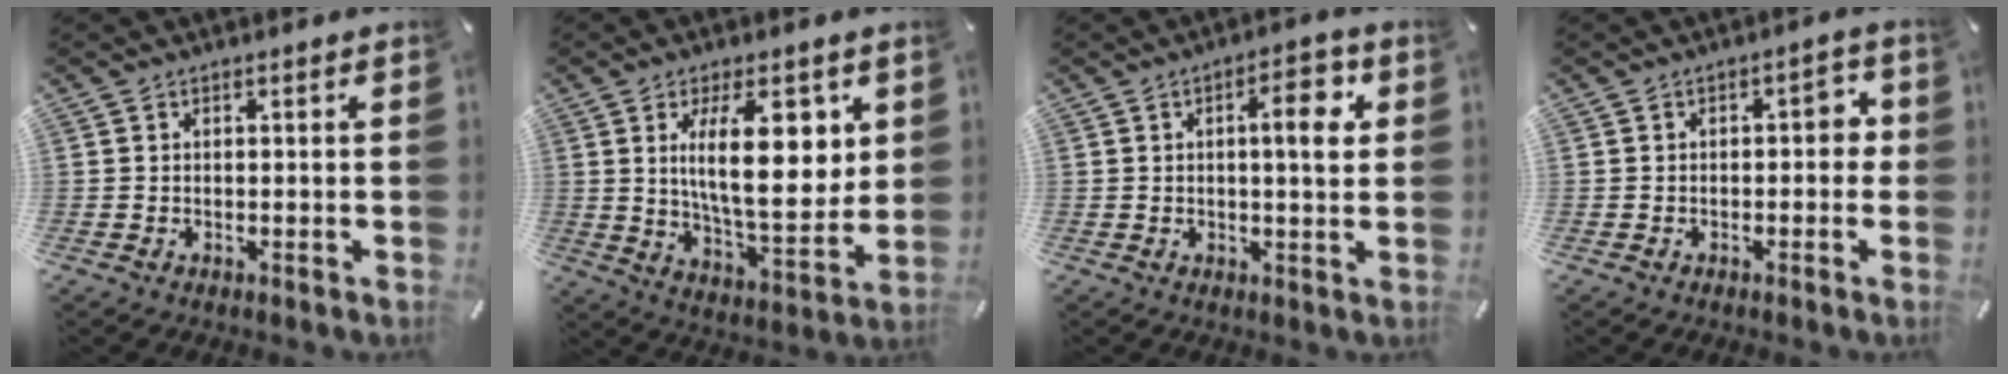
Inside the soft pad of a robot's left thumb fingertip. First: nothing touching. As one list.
[{"total": 17.8, "force": [5.4, 7.2, 15.3], "torque": [-0.256, -0.014, 0.080]}, {"total": 7.8, "force": [2.0, 2.4, 7.1], "torque": [-0.101, -0.007, 0.022]}, {"total": 3.5, "force": [-0.8, 2.0, 2.8], "torque": [-0.036, 0.010, -0.023]}]